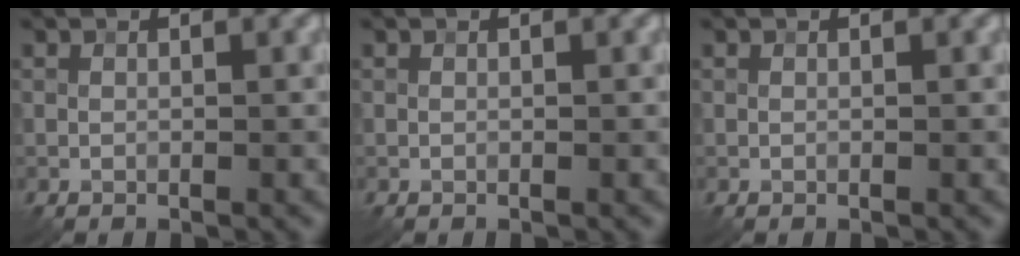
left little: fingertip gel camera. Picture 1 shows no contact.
{"total": 0.0}
{"total": 0.0}